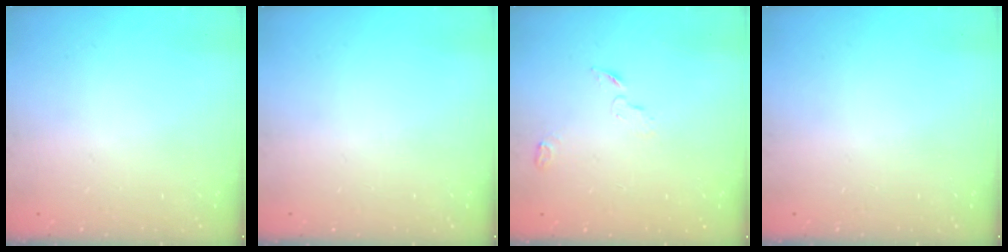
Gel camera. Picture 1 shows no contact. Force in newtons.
{"total": 0.0}
{"total": 3.4, "press": 3.4, "slide": 0.4}
{"total": 0.0}